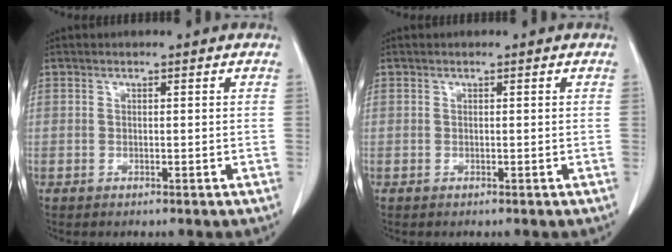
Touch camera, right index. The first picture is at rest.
{"total": 0.0}